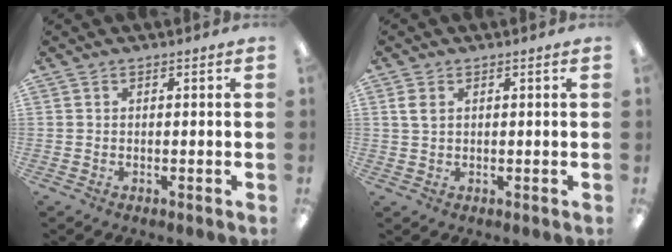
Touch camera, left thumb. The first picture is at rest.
{"total": 2.7, "force": [0.9, 1.8, 1.9], "torque": [-0.040, 0.005, 0.014]}